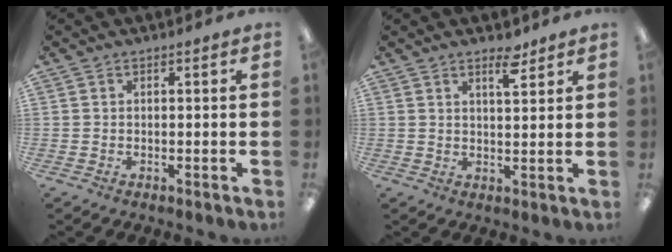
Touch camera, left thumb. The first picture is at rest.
{"total": 4.9, "force": [3.6, 1.5, 3.0], "torque": [-0.036, -0.017, 0.056]}